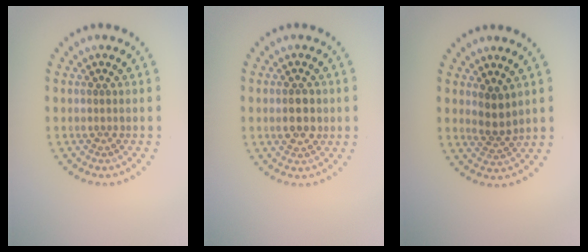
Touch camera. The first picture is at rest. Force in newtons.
{"total": 2.6, "press": 2.6, "slide": 0.2}
{"total": 2.2, "press": 1.9, "slide": 1.3}